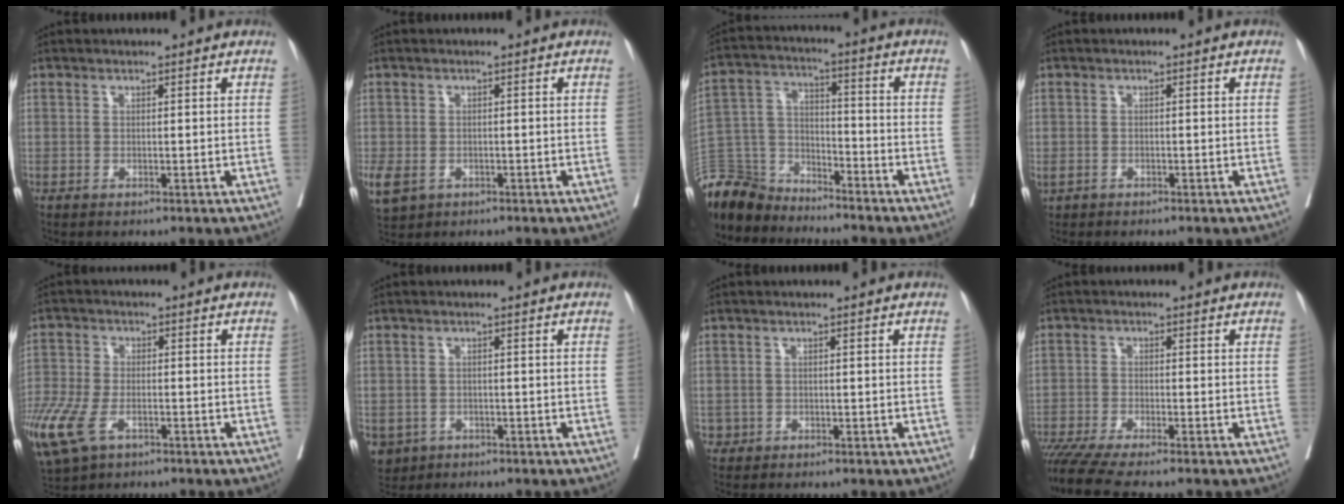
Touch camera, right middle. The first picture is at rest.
{"total": 7.8, "force": [-3.3, 6.1, 3.6], "torque": [-0.106, -0.010, -0.045]}
{"total": 12.5, "force": [-11.7, 3.8, 2.2], "torque": [-0.047, 0.009, -0.228]}
{"total": 2.4, "force": [-1.6, 1.3, 1.2], "torque": [-0.033, -0.001, -0.022]}
{"total": 17.5, "force": [-9.1, 10.0, 11.1], "torque": [-0.334, -0.026, -0.165]}
{"total": 5.3, "force": [-2.9, 4.3, 1.3], "torque": [-0.026, 0.002, -0.042]}
{"total": 0.9, "force": [-0.4, 0.8, 0.0], "torque": [-0.002, 0.005, -0.005]}
{"total": 8.6, "force": [-7.3, -0.2, 4.5], "torque": [-0.068, -0.024, -0.124]}